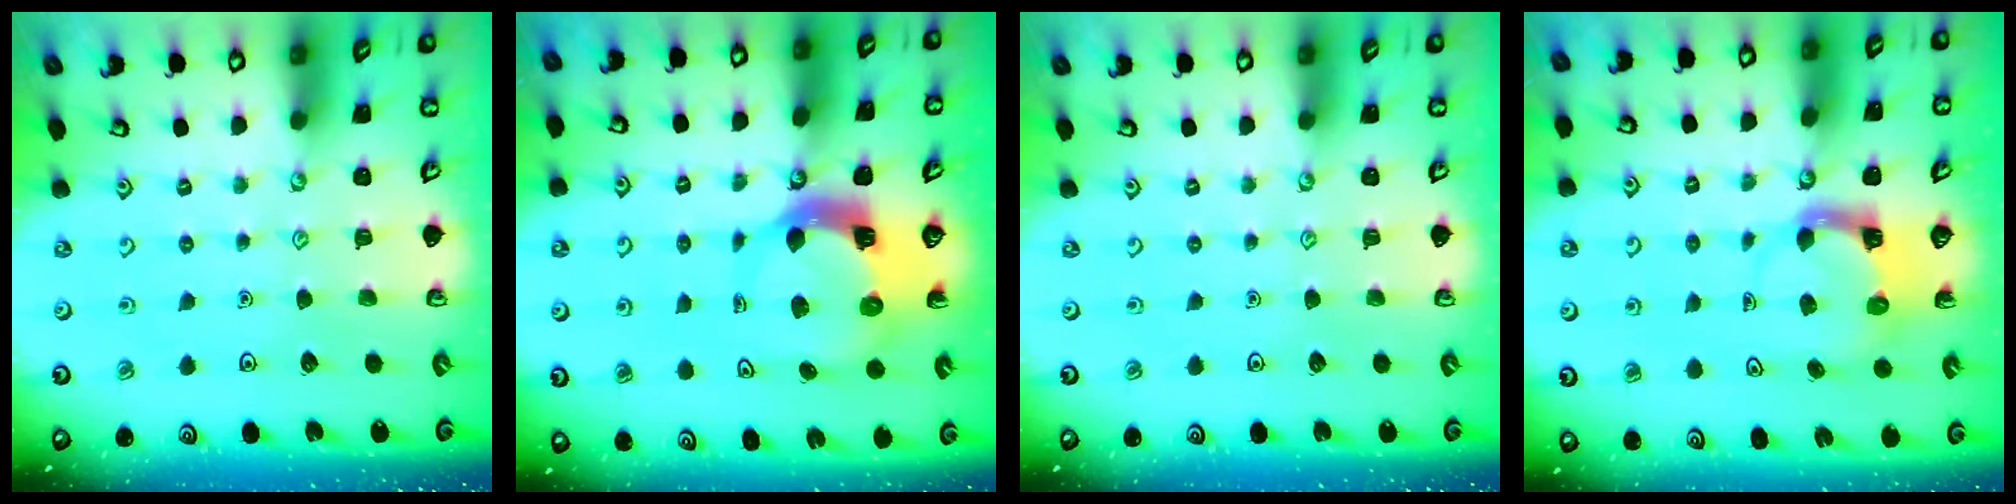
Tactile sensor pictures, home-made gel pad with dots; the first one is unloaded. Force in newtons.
{"total": 6.3, "press": 6.3, "slide": 0.6}
{"total": 0.0}
{"total": 3.7, "press": 3.7, "slide": 0.4}